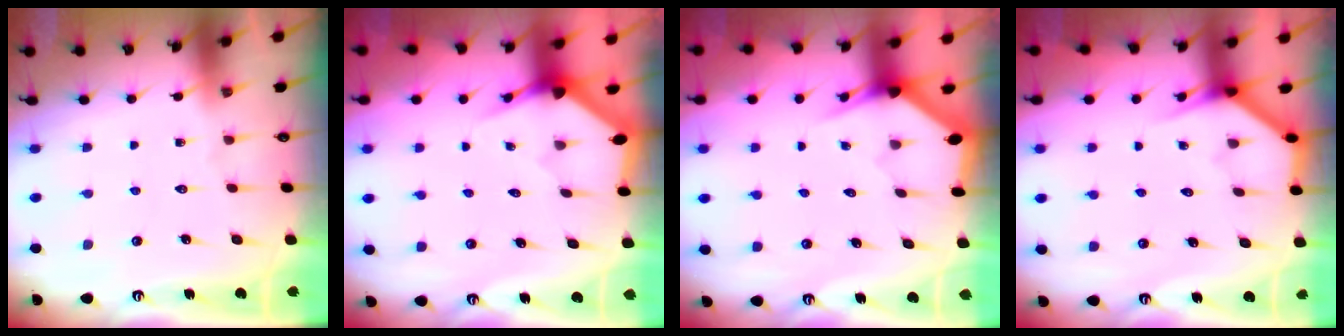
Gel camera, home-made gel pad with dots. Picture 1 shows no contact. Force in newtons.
{"total": 3.5, "press": 3.5, "slide": 0.1}
{"total": 3.0, "press": 3.0, "slide": 0.0}
{"total": 3.8, "press": 3.8, "slide": 0.3}